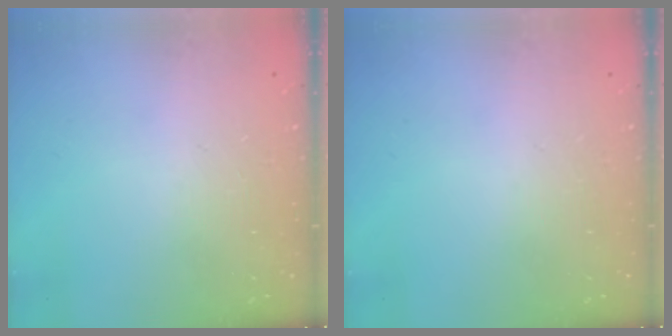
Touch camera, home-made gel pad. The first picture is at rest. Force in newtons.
{"total": 0.0}